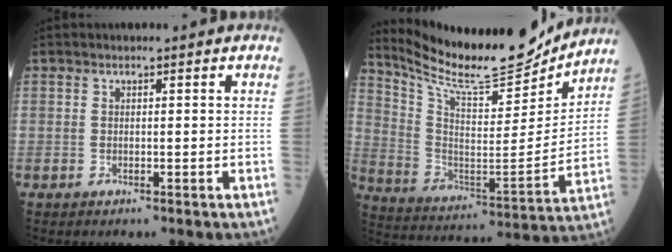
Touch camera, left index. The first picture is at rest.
{"total": 18.8, "force": [17.5, 2.3, 6.4], "torque": [-0.134, -0.043, 0.284]}